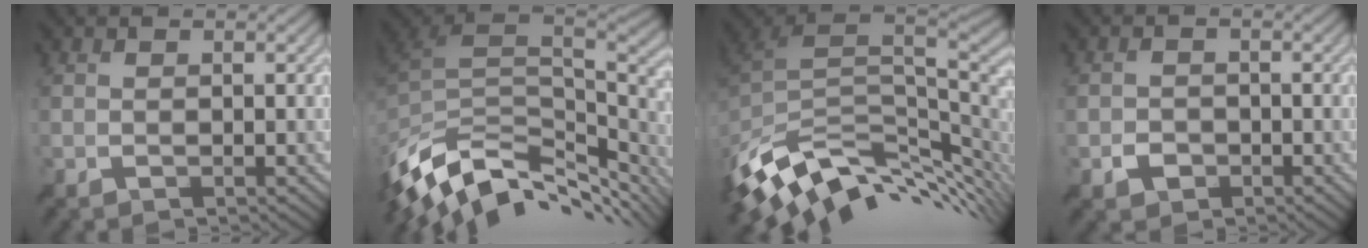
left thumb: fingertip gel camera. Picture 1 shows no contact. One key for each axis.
{"total": 13.0, "fx": -6.3, "fy": 6.7, "fz": 9.1, "tx": -0.215, "ty": -0.011, "tz": -0.109}
{"total": 12.8, "fx": -3.1, "fy": 7.1, "fz": 10.2, "tx": -0.231, "ty": -0.015, "tz": -0.043}
{"total": 1.7, "fx": -0.6, "fy": 1.4, "fz": 0.7, "tx": -0.008, "ty": 0.001, "tz": -0.015}